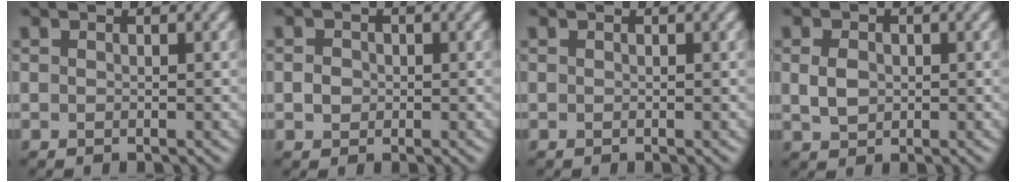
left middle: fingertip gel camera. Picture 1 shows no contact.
{"total": 1.3, "force": [-0.1, 1.2, 0.6], "torque": [-0.008, 0.000, -0.006]}
{"total": 0.0}
{"total": 2.3, "force": [0.1, 1.8, 1.4], "torque": [-0.032, 0.000, 0.002]}